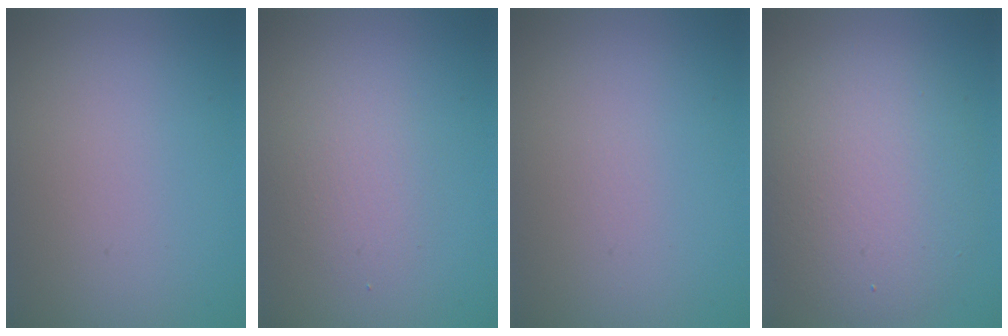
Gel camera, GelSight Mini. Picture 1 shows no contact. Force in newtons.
{"total": 1.9, "press": 1.9, "slide": 0.1}
{"total": 0.0}
{"total": 7.2, "press": 7.2, "slide": 0.3}